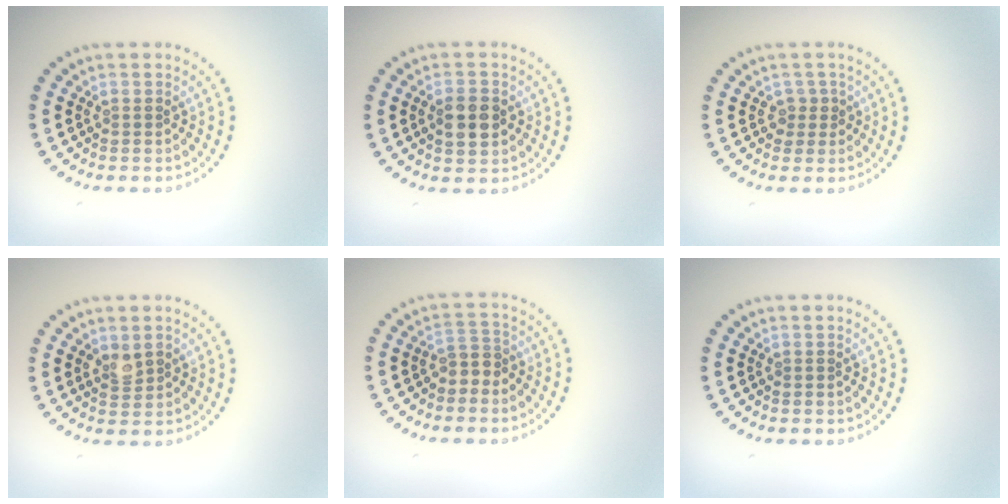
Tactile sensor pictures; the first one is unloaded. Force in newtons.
{"total": 3.3, "press": 3.3, "slide": 0.4}
{"total": 1.4, "press": 1.0, "slide": 1.0}
{"total": 1.6, "press": 1.5, "slide": 0.3}
{"total": 1.9, "press": 1.6, "slide": 1.0}
{"total": 0.0}